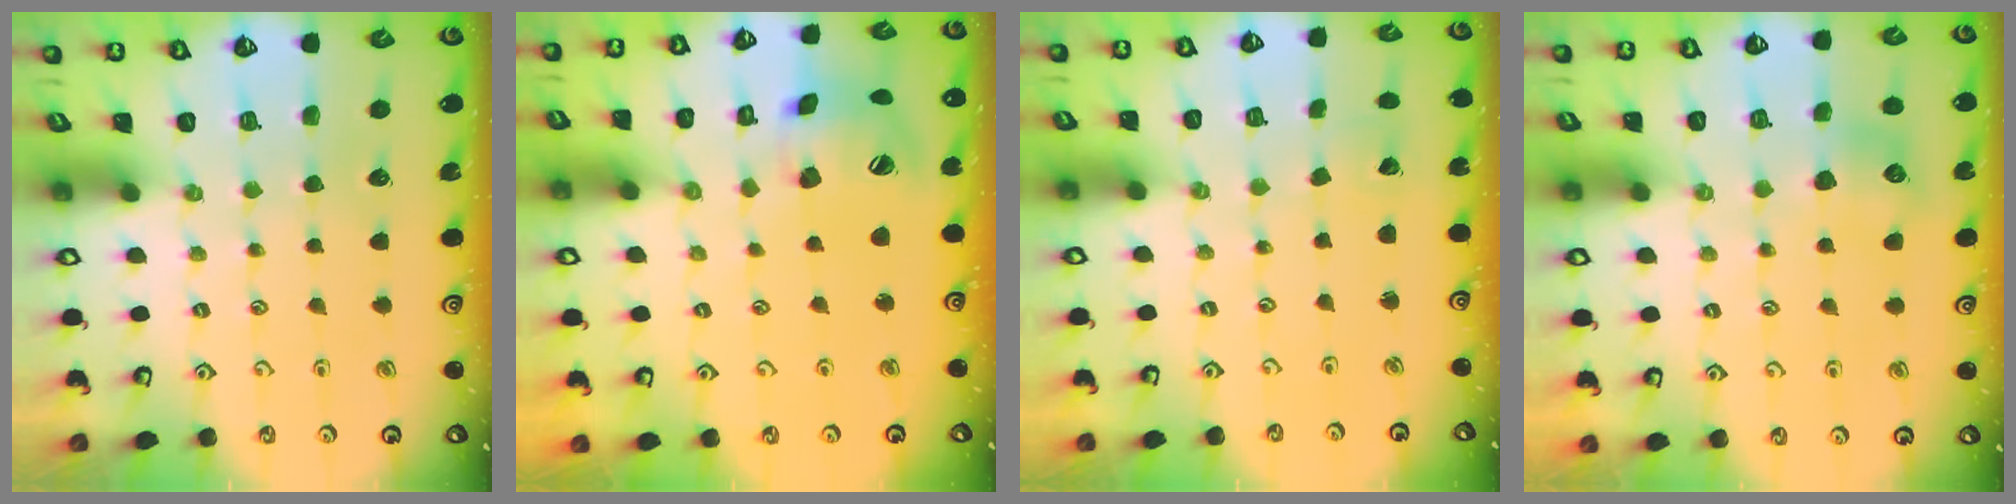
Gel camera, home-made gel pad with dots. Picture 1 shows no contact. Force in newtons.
{"total": 16.0, "press": 15.8, "slide": 2.3}
{"total": 1.5, "press": 1.5, "slide": 0.0}
{"total": 6.5, "press": 6.4, "slide": 0.6}